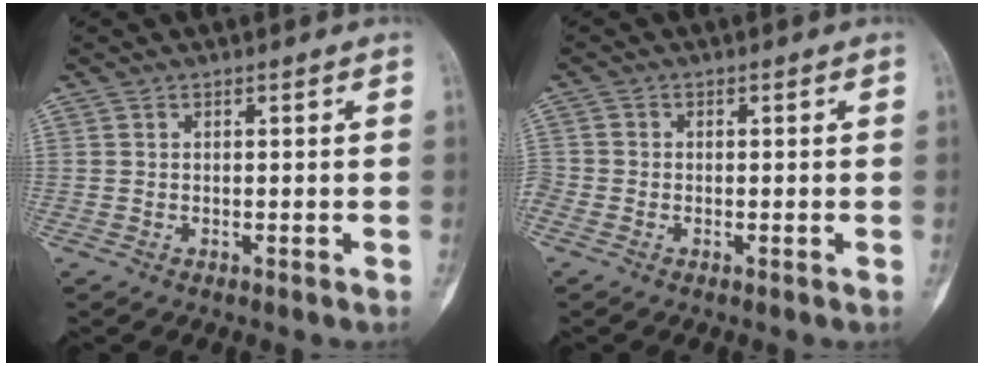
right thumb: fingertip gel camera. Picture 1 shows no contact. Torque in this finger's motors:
{"motor_torque": [2.11, 2.16, 1.69, -1.08, 0.21]}